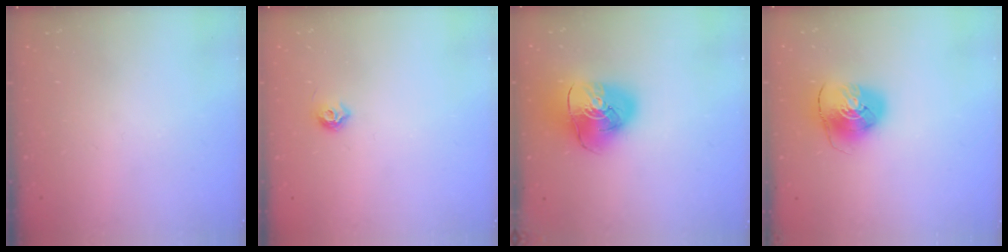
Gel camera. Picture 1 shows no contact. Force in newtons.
{"total": 6.1, "press": 6.0, "slide": 0.9}
{"total": 14.6, "press": 14.4, "slide": 2.1}
{"total": 9.4, "press": 9.2, "slide": 1.5}